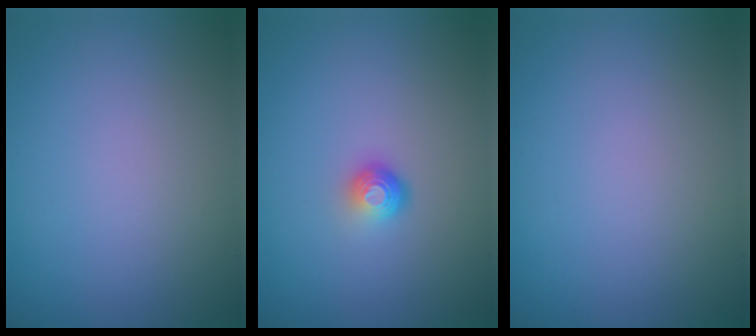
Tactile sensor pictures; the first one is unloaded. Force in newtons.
{"total": 1.7, "press": 1.2, "slide": 1.3}
{"total": 0.0}